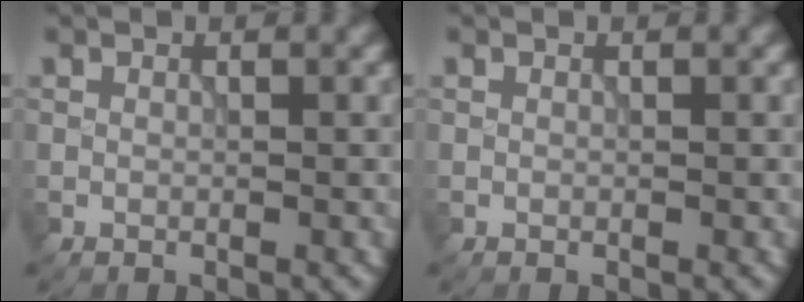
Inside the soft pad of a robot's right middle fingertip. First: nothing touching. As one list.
[{"total": 0.0}]